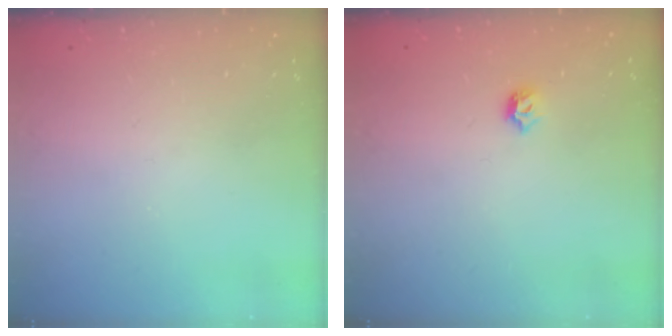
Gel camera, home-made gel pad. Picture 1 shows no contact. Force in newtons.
{"total": 4.8, "press": 4.7, "slide": 1.0}